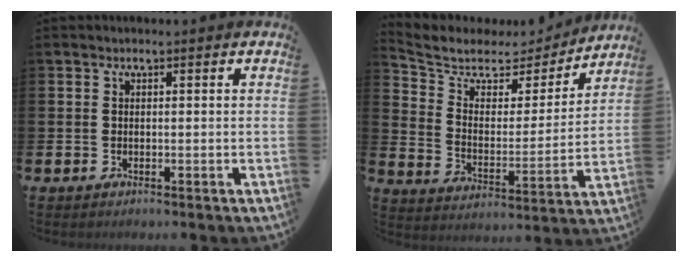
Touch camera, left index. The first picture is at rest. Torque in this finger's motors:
{"motor_torque": [0.92, -1.22, 0.09, 0.01]}